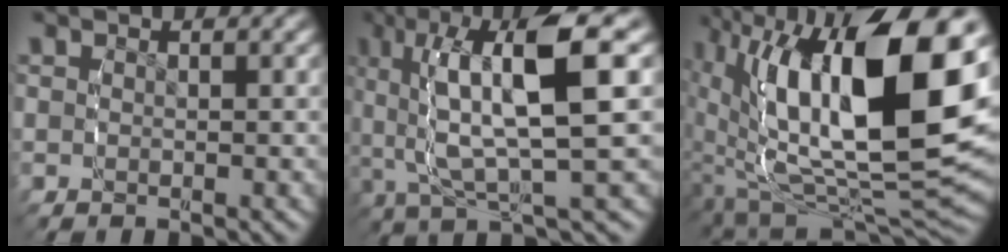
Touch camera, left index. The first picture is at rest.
{"total": 11.2, "force": [1.7, 5.3, 9.8], "torque": [-0.173, 0.011, 0.018]}
{"total": 18.4, "force": [-0.5, 10.0, 15.4], "torque": [-0.263, -0.019, 0.006]}